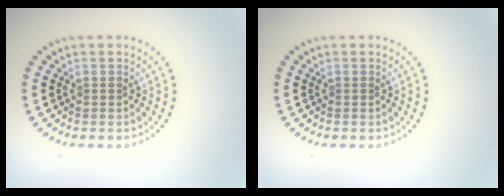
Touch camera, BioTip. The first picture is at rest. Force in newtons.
{"total": 0.0}